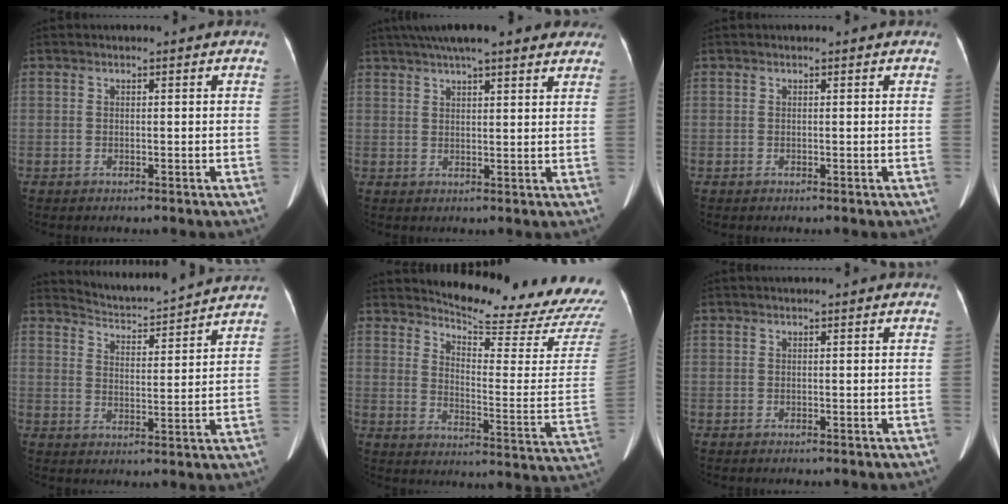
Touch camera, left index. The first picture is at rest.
{"total": 15.7, "force": [12.7, 3.1, 8.8], "torque": [-0.139, 0.048, 0.166]}
{"total": 0.0}
{"total": 10.6, "force": [10.5, -0.5, 1.7], "torque": [-0.042, 0.007, 0.152]}
{"total": 21.0, "force": [20.4, 0.9, 4.8], "torque": [-0.080, -0.140, 0.238]}
{"total": 0.6, "force": [0.5, -0.1, 0.3], "torque": [-0.007, 0.013, 0.010]}